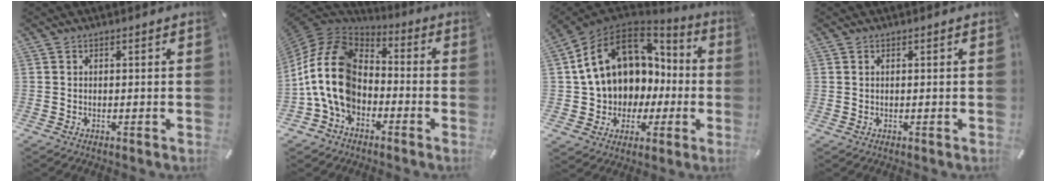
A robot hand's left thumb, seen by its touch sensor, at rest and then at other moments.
{"total": 15.8, "force": [-3.7, 11.7, 10.0], "torque": [-0.241, 0.021, -0.075]}
{"total": 15.0, "force": [4.7, 12.4, 7.0], "torque": [-0.158, -0.029, 0.095]}
{"total": 0.5, "force": [0.0, 0.0, 0.5], "torque": [-0.010, -0.003, 0.001]}